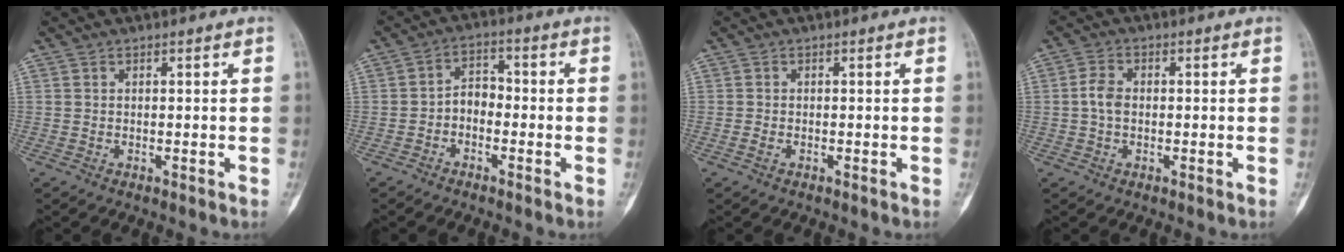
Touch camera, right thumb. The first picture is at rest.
{"total": 4.2, "force": [-1.5, 3.0, 2.6], "torque": [-0.027, 0.029, -0.039]}
{"total": 0.9, "force": [-0.4, 0.5, 0.6], "torque": [-0.015, 0.000, -0.009]}
{"total": 3.7, "force": [-0.1, 2.5, 2.8], "torque": [-0.055, 0.008, -0.008]}